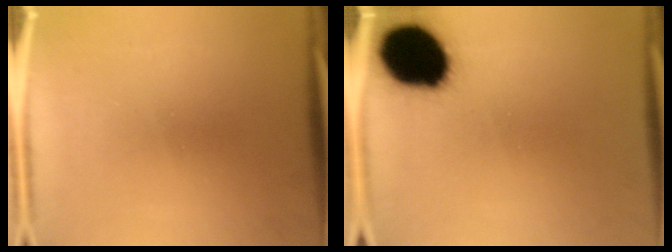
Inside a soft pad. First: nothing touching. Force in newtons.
{"total": 19.5}